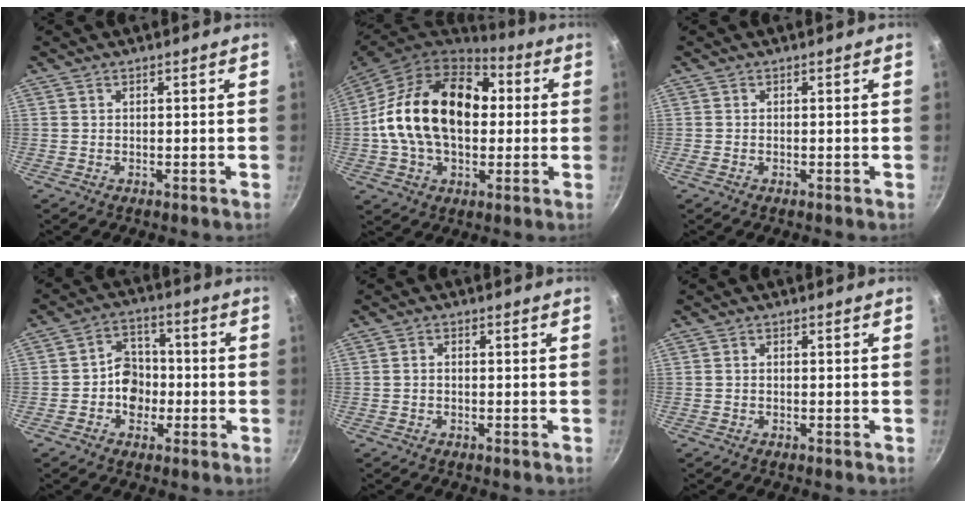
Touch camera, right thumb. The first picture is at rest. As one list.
[{"total": 22.8, "force": [1.9, 15.4, 16.7], "torque": [-0.264, 0.036, 0.022]}, {"total": 0.0}, {"total": 7.8, "force": [-1.3, 6.6, 4.0], "torque": [-0.016, 0.021, -0.030]}, {"total": 1.3, "force": [-0.3, 0.9, 0.9], "torque": [-0.017, 0.009, -0.007]}, {"total": 0.7, "force": [-0.2, 0.5, 0.4], "torque": [-0.009, 0.005, -0.003]}]